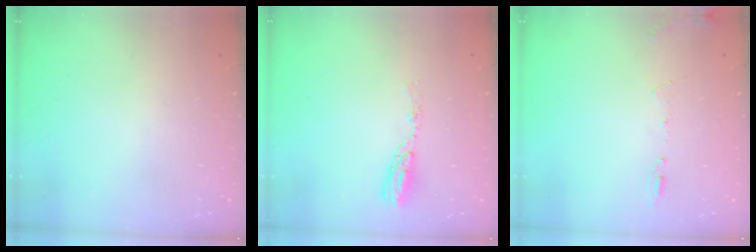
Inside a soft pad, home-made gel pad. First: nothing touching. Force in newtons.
{"total": 6.3, "press": 6.3, "slide": 0.5}
{"total": 8.2, "press": 7.9, "slide": 2.3}